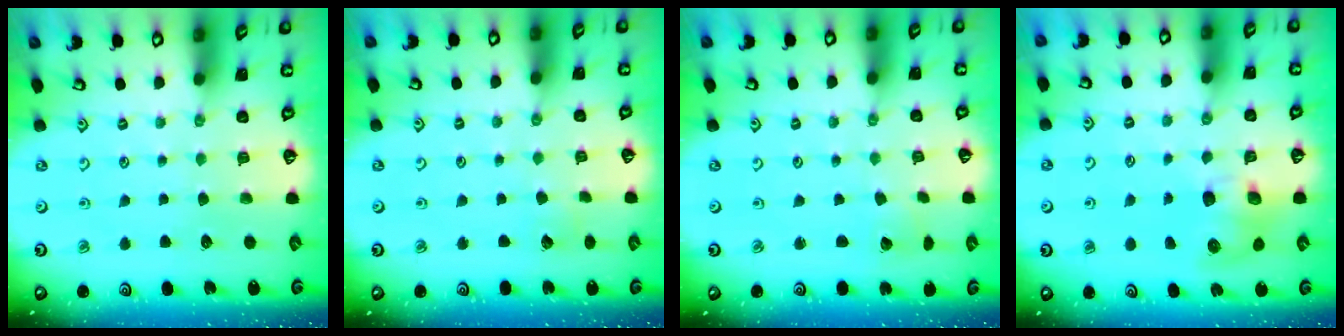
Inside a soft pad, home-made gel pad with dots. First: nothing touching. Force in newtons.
{"total": 2.7, "press": 2.7, "slide": 0.2}
{"total": 2.4, "press": 2.4, "slide": 0.2}
{"total": 7.4, "press": 7.3, "slide": 1.0}